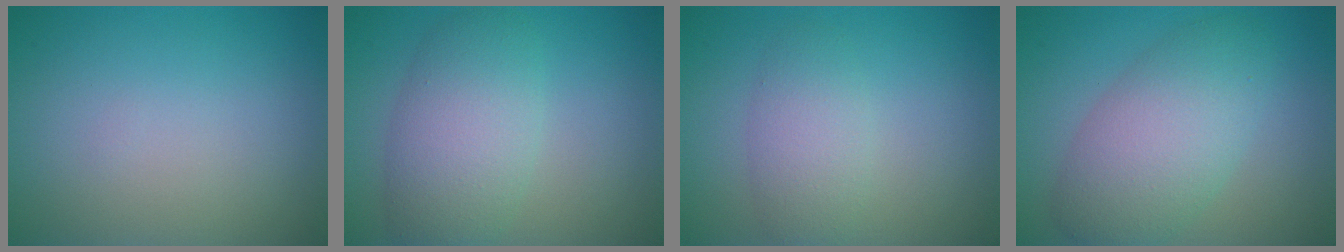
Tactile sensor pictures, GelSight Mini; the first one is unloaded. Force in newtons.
{"total": 5.7, "press": 5.7, "slide": 0.3}
{"total": 2.9, "press": 2.9, "slide": 0.2}
{"total": 6.4, "press": 6.4, "slide": 0.2}